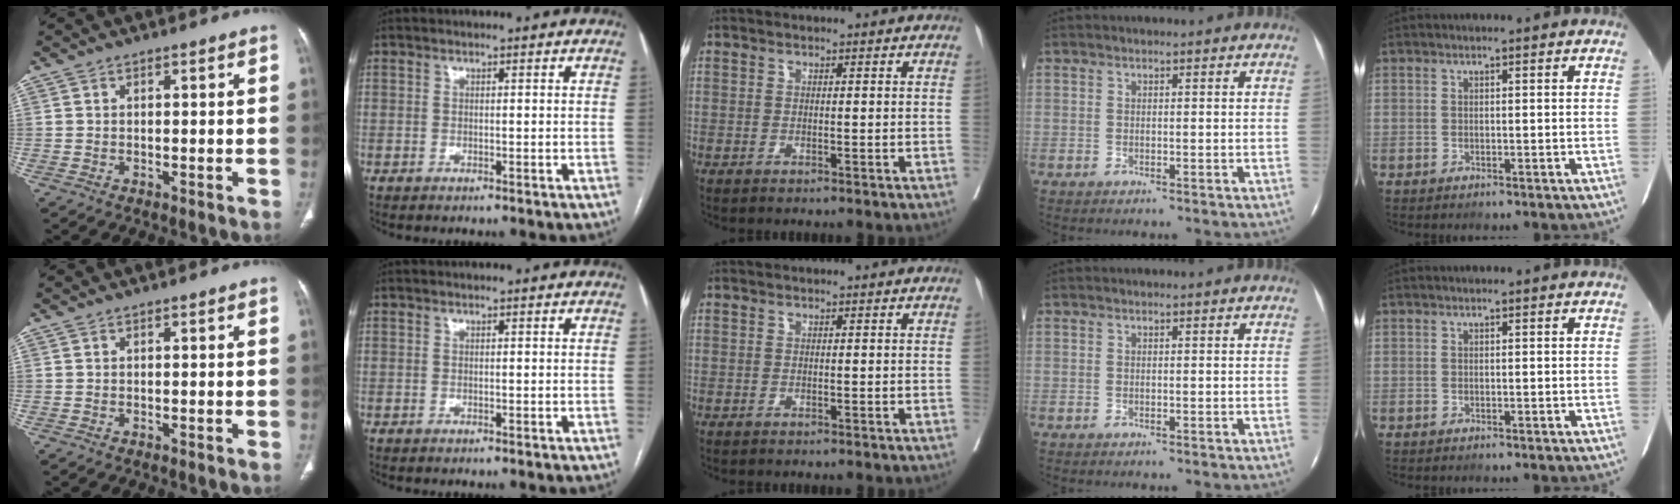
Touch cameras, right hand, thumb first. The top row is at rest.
{}